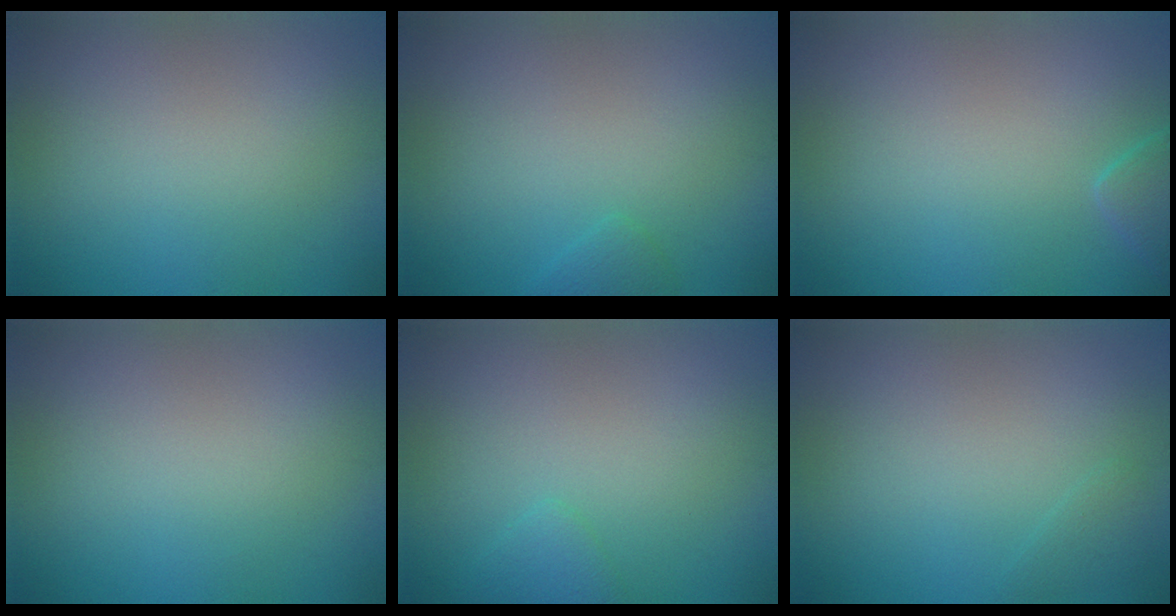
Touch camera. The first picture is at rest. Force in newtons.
{"total": 1.0, "press": 1.0, "slide": 0.2}
{"total": 1.9, "press": 1.9, "slide": 0.2}
{"total": 0.0}
{"total": 1.3, "press": 1.3, "slide": 0.0}
{"total": 0.9, "press": 0.9, "slide": 0.1}